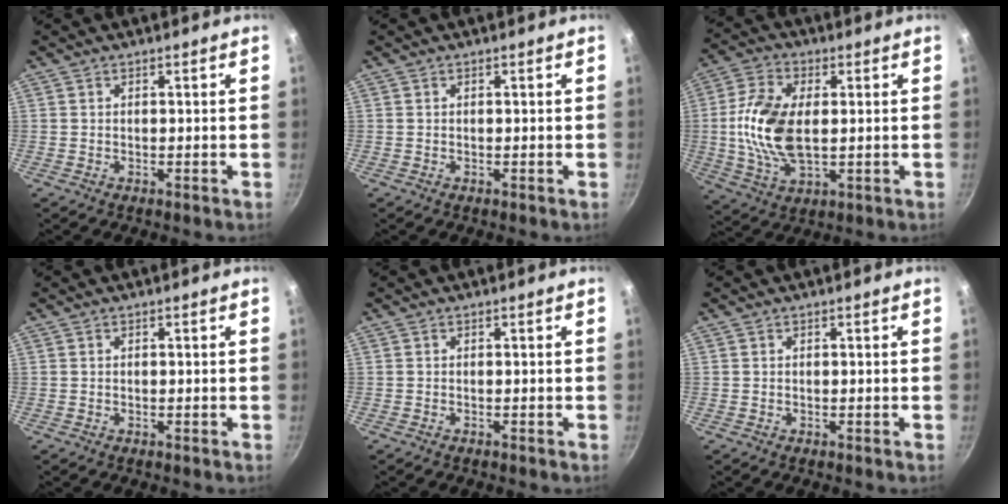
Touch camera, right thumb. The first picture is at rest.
{"total": 0.0}
{"total": 13.5, "force": [0.6, 7.4, 11.3], "torque": [-0.221, 0.007, 0.009]}
{"total": 0.0}
{"total": 0.0}
{"total": 0.0}